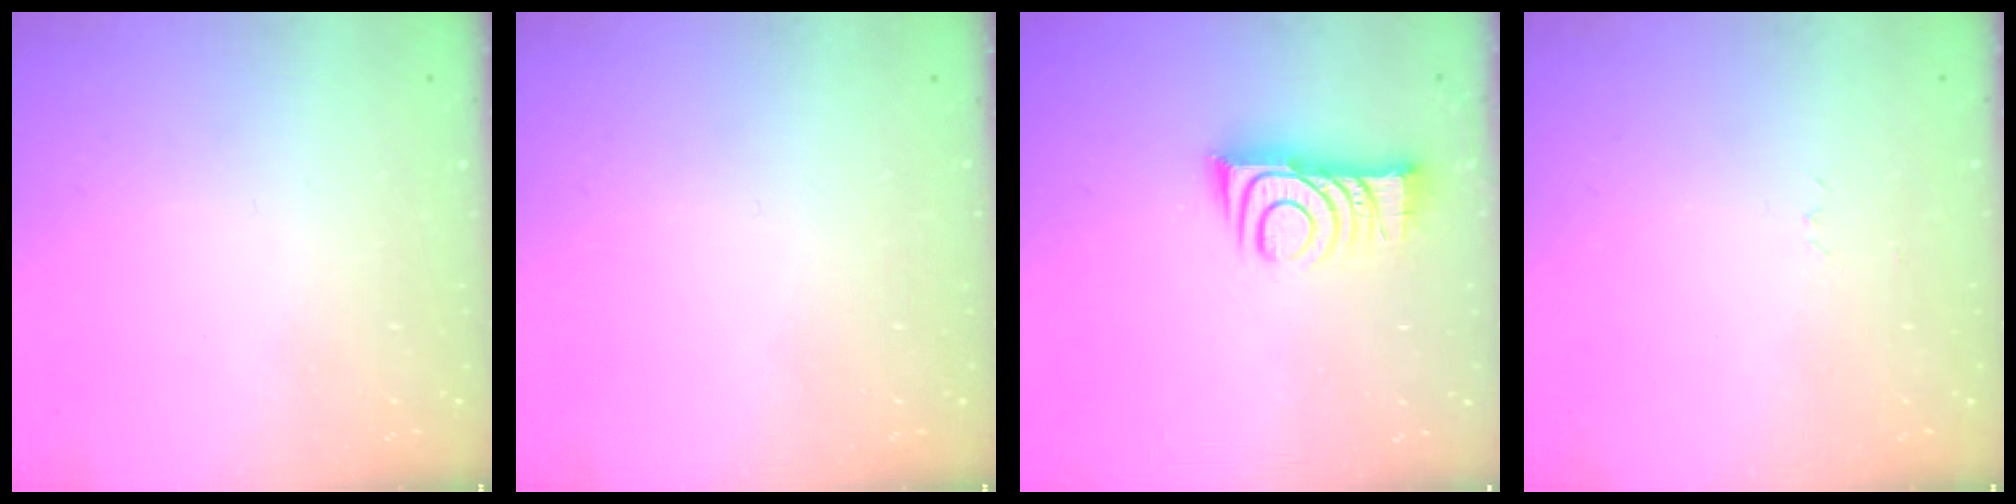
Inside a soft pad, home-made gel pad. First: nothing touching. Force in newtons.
{"total": 0.0}
{"total": 10.5, "press": 10.5, "slide": 0.3}
{"total": 2.6, "press": 2.6, "slide": 0.4}